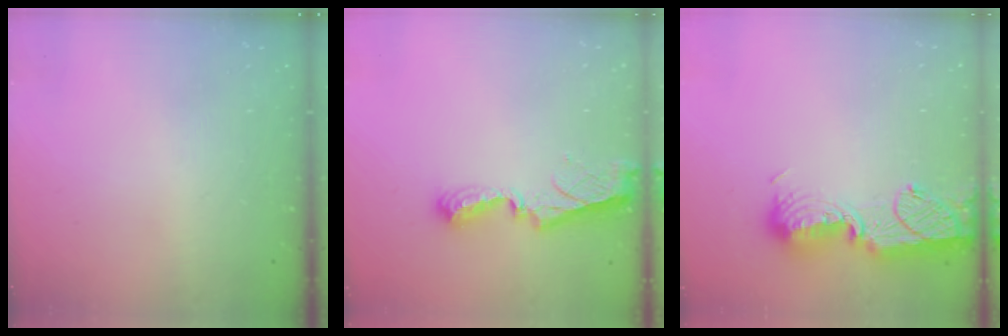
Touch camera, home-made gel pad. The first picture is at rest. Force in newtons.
{"total": 8.5, "press": 8.5, "slide": 0.8}
{"total": 12.9, "press": 12.8, "slide": 1.2}